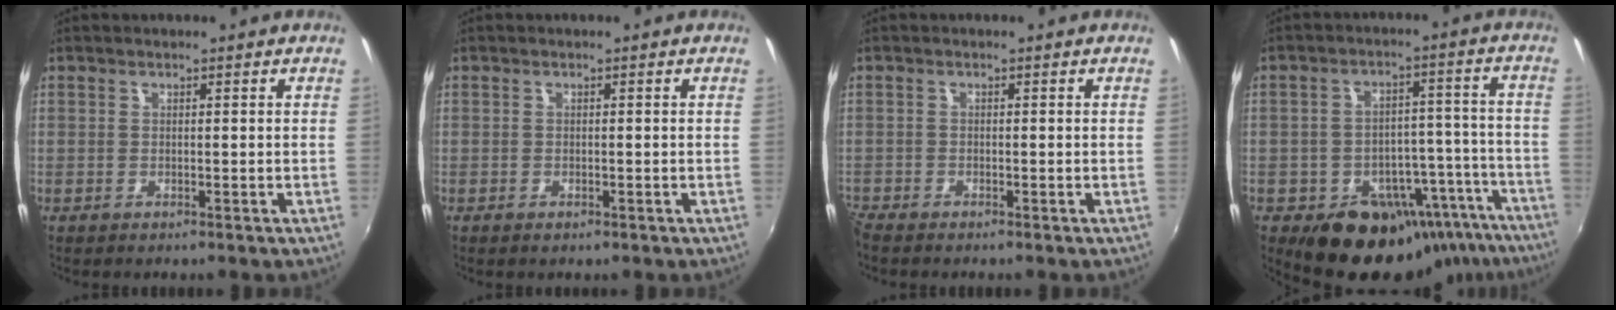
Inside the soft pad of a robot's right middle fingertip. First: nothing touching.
{"total": 0.7, "force": [-0.5, 0.3, 0.3], "torque": [-0.006, -0.003, -0.008]}
{"total": 2.2, "force": [-2.2, 0.3, 0.4], "torque": [-0.017, -0.015, -0.048]}
{"total": 18.4, "force": [-13.0, 11.2, 6.8], "torque": [-0.104, 0.051, -0.145]}